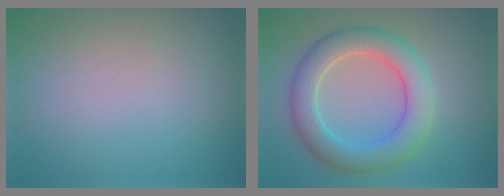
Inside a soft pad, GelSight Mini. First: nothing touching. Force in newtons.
{"total": 6.0, "press": 6.0, "slide": 0.2}